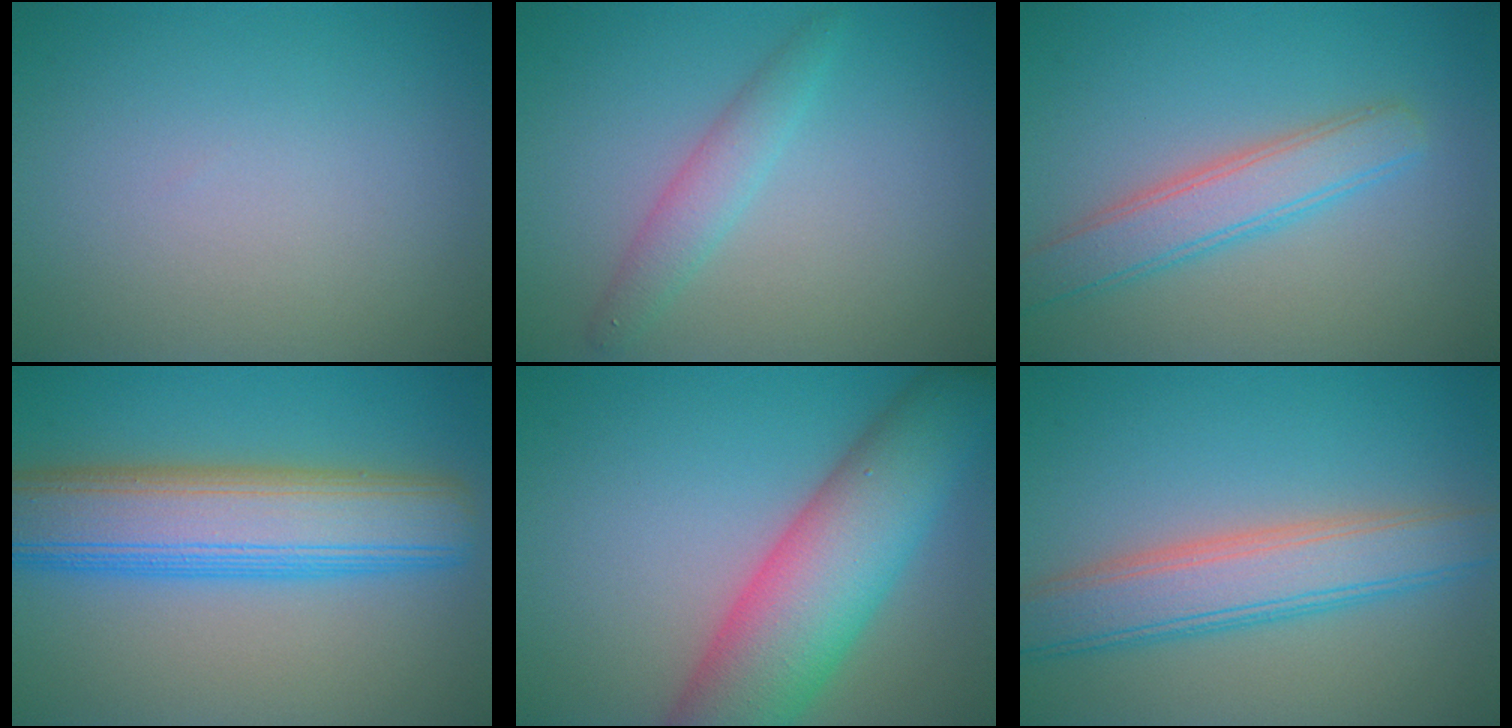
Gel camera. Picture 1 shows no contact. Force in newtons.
{"total": 2.1, "press": 2.1, "slide": 0.0}
{"total": 3.9, "press": 3.9, "slide": 0.2}
{"total": 9.6, "press": 9.6, "slide": 0.2}
{"total": 10.3, "press": 10.3, "slide": 0.6}
{"total": 5.9, "press": 5.9, "slide": 0.1}